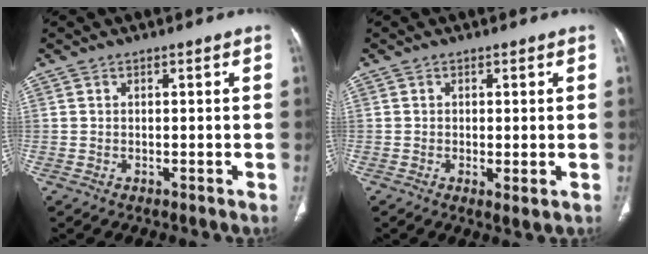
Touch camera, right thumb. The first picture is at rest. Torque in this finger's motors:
{"motor_torque": [-0.93, 0.31, -0.36, -0.23, -0.23]}